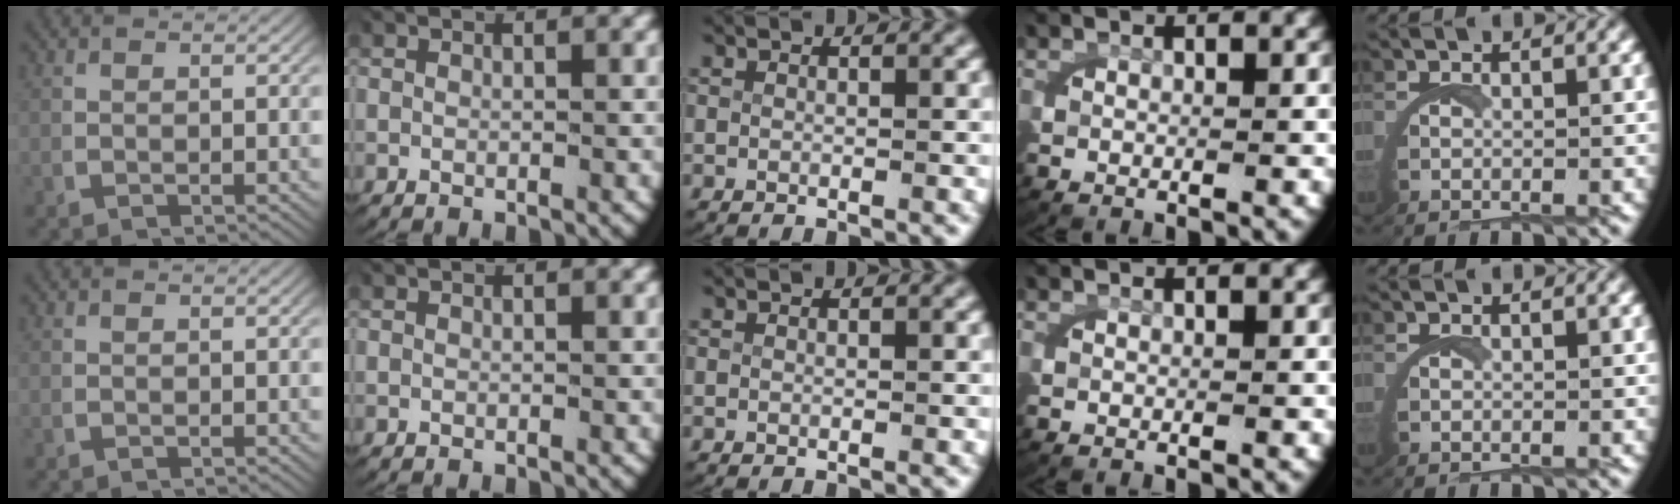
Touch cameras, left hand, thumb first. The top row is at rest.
{}